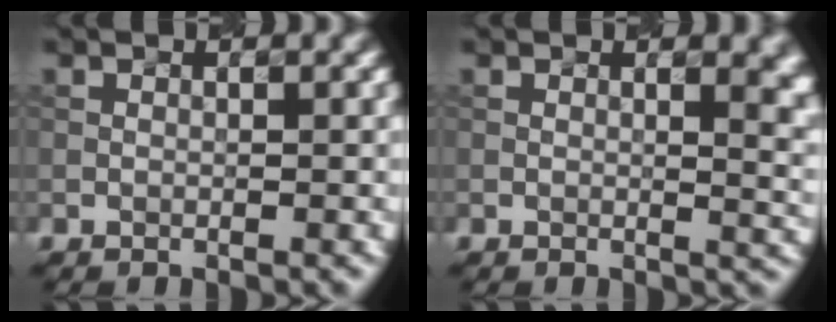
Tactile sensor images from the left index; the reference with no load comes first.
{"total": 5.9, "force": [2.0, 2.9, 4.7], "torque": [-0.018, 0.009, 0.025]}